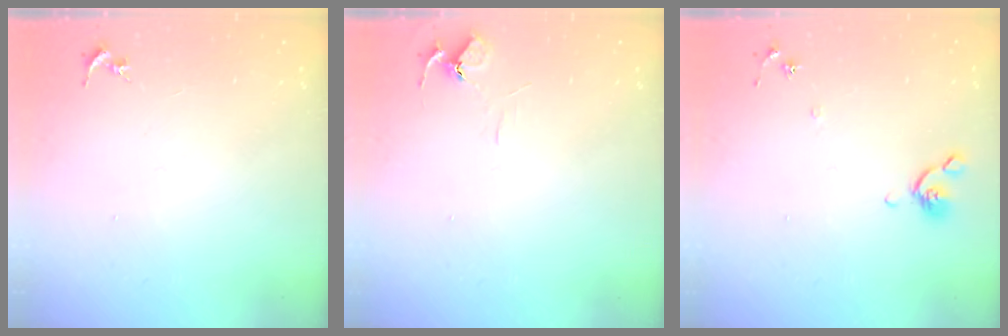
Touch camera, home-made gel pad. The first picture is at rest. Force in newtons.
{"total": 5.8, "press": 5.8, "slide": 0.6}
{"total": 6.2, "press": 6.2, "slide": 0.8}